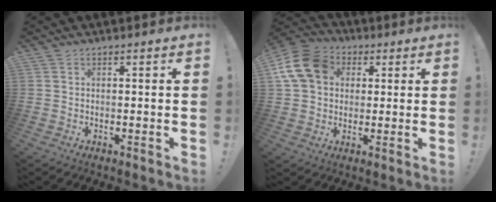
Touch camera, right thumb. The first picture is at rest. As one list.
[{"total": 14.8, "force": [3.8, 11.7, 8.2], "torque": [-0.143, 0.005, 0.082]}]